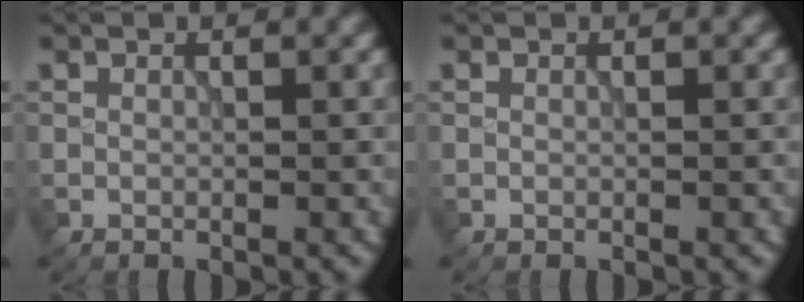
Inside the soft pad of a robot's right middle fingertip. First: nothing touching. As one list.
[{"total": 0.0}]